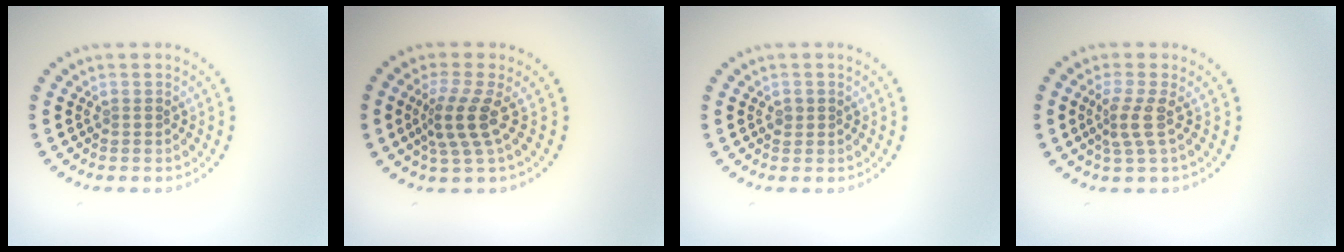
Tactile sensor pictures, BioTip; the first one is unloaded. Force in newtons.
{"total": 3.3, "press": 2.3, "slide": 2.3}
{"total": 0.9, "press": 0.9, "slide": 0.0}
{"total": 2.3, "press": 1.6, "slide": 1.6}